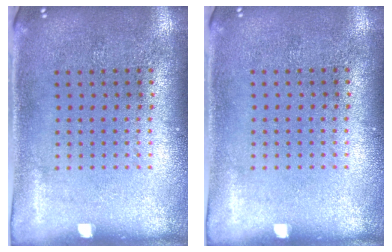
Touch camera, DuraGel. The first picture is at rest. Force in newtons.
{"total": 0.0}